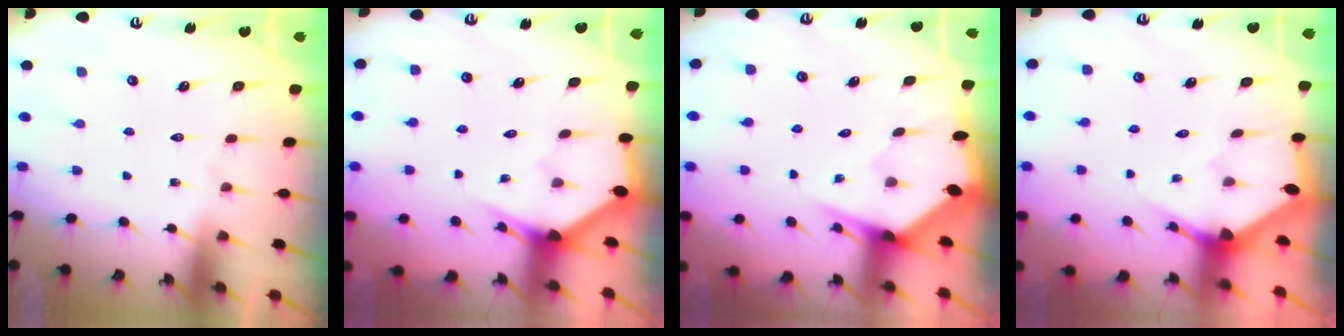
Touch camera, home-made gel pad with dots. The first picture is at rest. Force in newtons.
{"total": 2.7, "press": 2.7, "slide": 0.1}
{"total": 3.3, "press": 3.3, "slide": 0.1}
{"total": 2.9, "press": 2.9, "slide": 0.2}